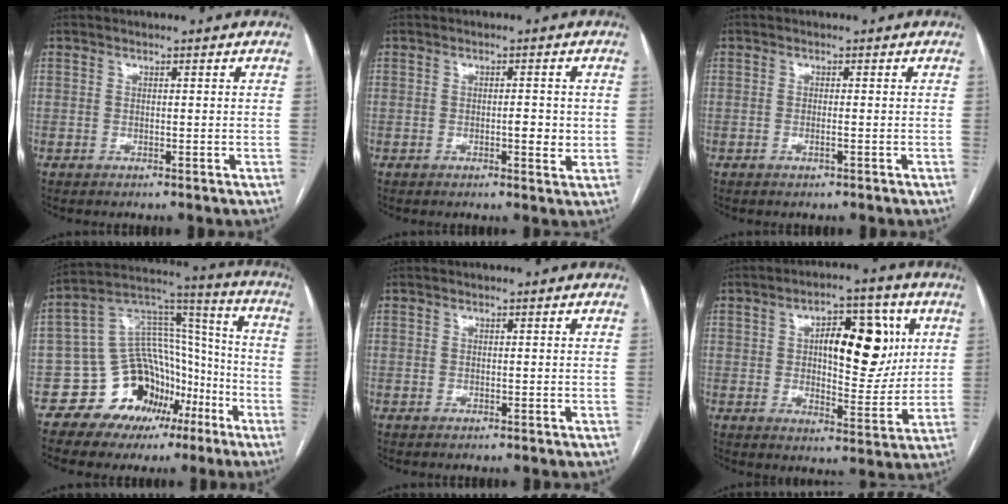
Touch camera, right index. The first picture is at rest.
{"total": 3.2, "force": [-0.2, 0.9, 3.1], "torque": [-0.047, -0.001, -0.003]}
{"total": 1.1, "force": [-0.4, 0.0, 1.0], "torque": [-0.022, -0.002, -0.007]}
{"total": 15.3, "force": [-7.8, 10.7, 7.6], "torque": [-0.120, 0.068, -0.120]}
{"total": 0.0}
{"total": 13.0, "force": [3.0, 6.4, 11.0], "torque": [-0.140, 0.019, 0.053]}